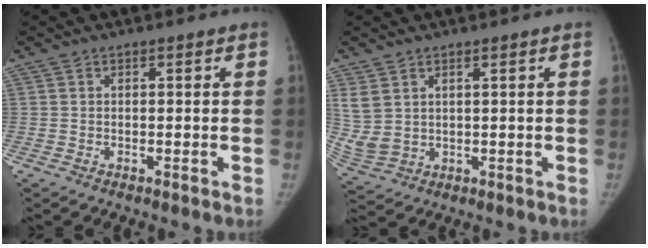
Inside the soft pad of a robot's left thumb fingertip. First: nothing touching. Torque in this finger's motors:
{"motor_torque": [1.17, 1.16, 0.89, -0.96, 0.21]}